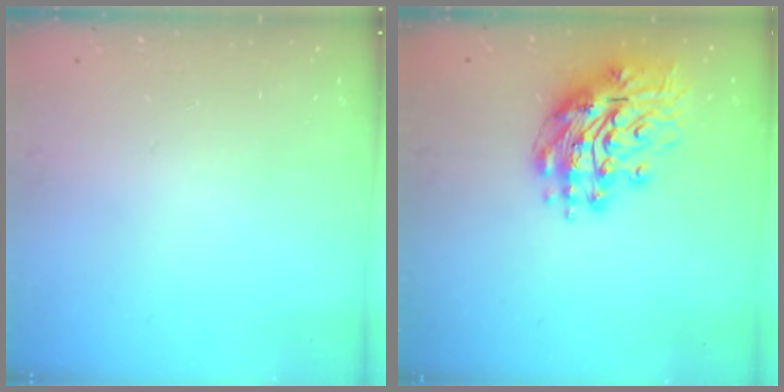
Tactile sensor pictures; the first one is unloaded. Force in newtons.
{"total": 14.3, "press": 14.2, "slide": 1.9}